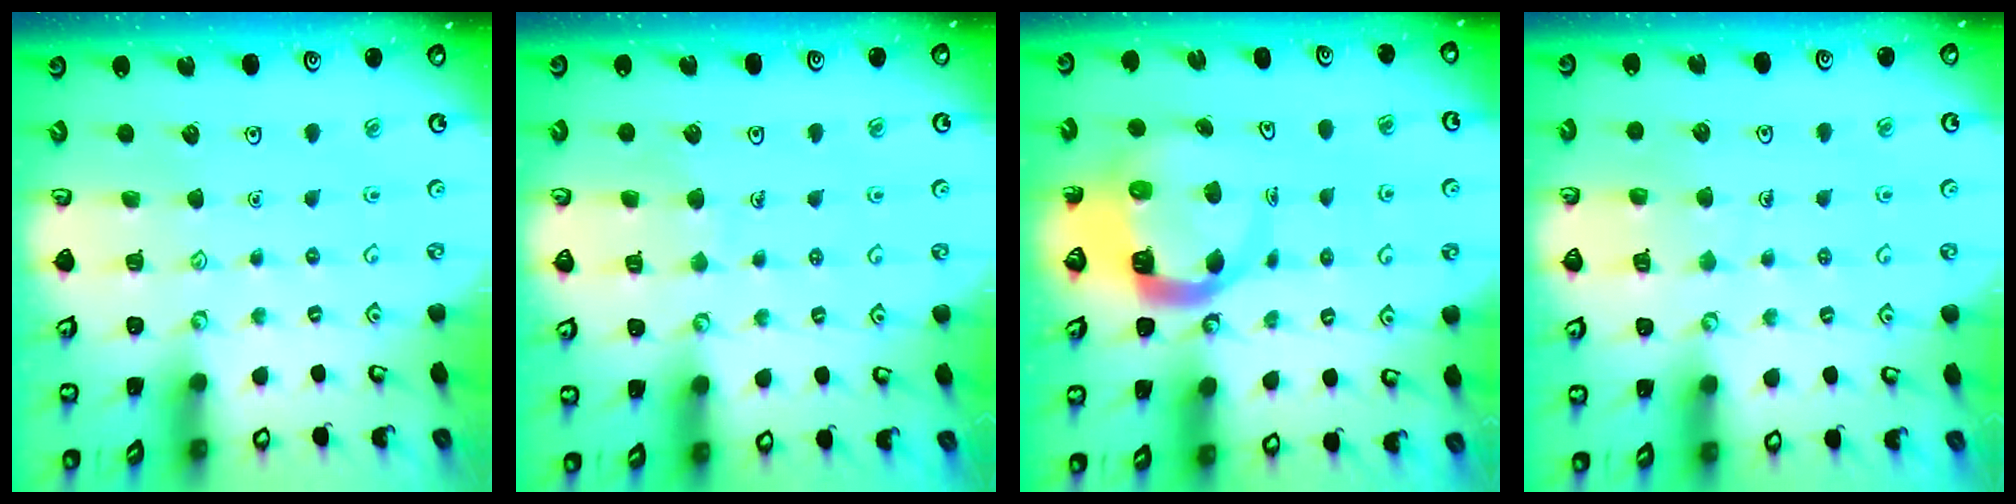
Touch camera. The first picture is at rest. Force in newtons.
{"total": 3.7, "press": 3.7, "slide": 0.4}
{"total": 8.2, "press": 8.1, "slide": 1.1}
{"total": 5.6, "press": 5.6, "slide": 0.5}